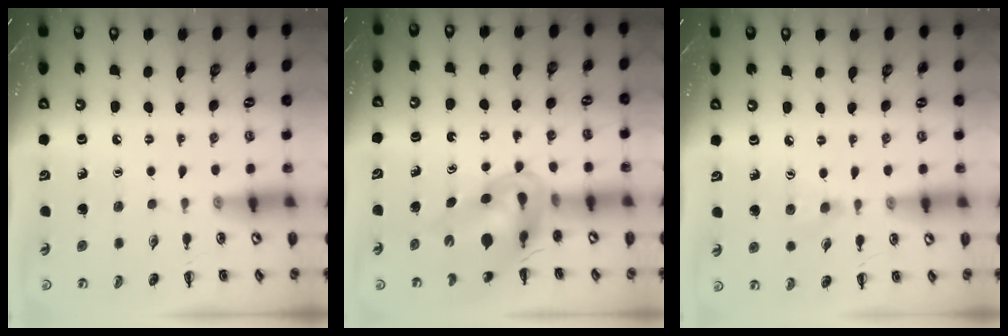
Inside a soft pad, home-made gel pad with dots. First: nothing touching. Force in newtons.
{"total": 9.5, "press": 9.0, "slide": 3.0}
{"total": 4.5, "press": 4.1, "slide": 1.7}